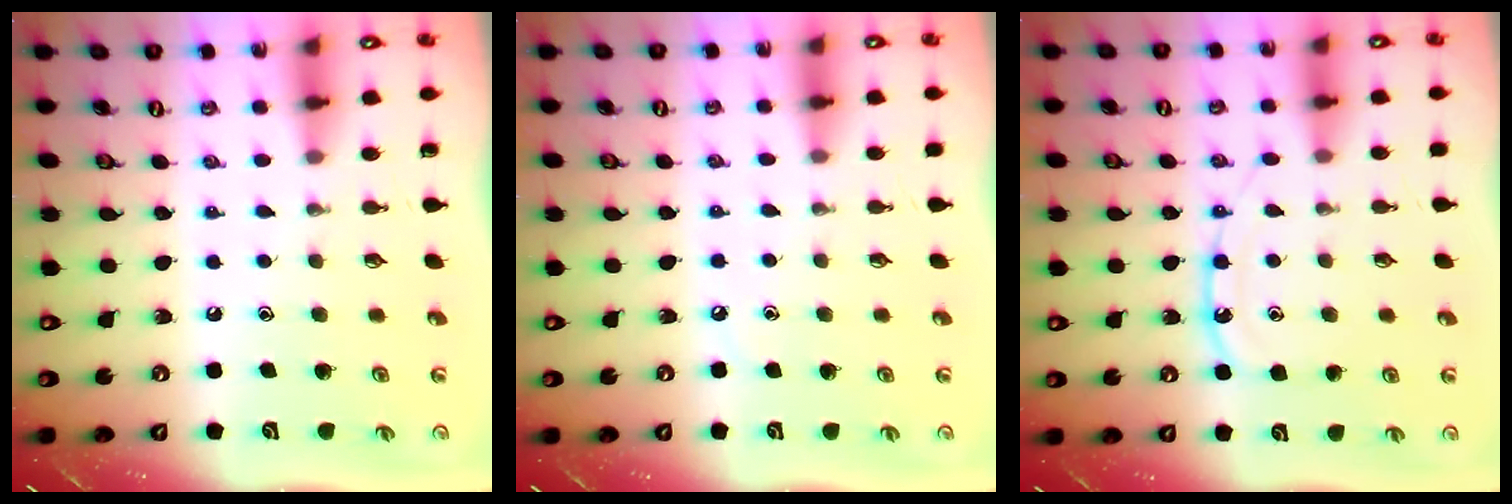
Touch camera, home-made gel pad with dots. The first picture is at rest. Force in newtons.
{"total": 2.6, "press": 2.6, "slide": 0.4}
{"total": 10.7, "press": 10.6, "slide": 1.2}